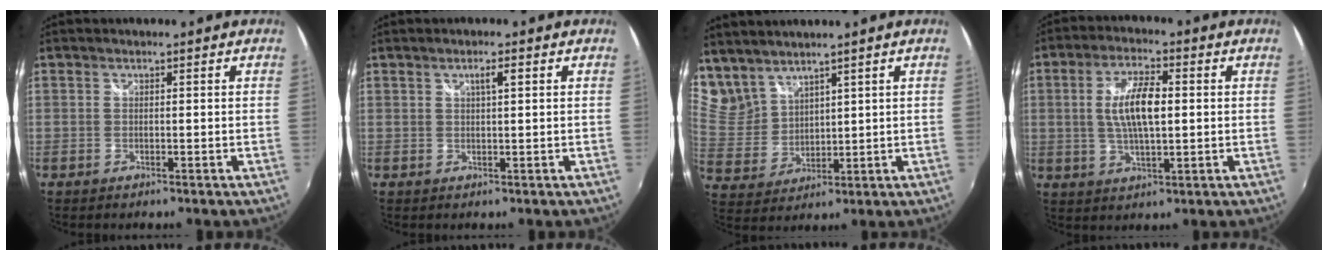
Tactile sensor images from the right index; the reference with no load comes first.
{"total": 1.9, "force": [0.7, 0.2, 1.7], "torque": [-0.029, 0.004, 0.012]}
{"total": 9.0, "force": [7.8, 4.0, 1.8], "torque": [-0.044, 0.001, 0.178]}
{"total": 9.1, "force": [0.7, 3.2, 8.5], "torque": [-0.163, 0.005, 0.015]}